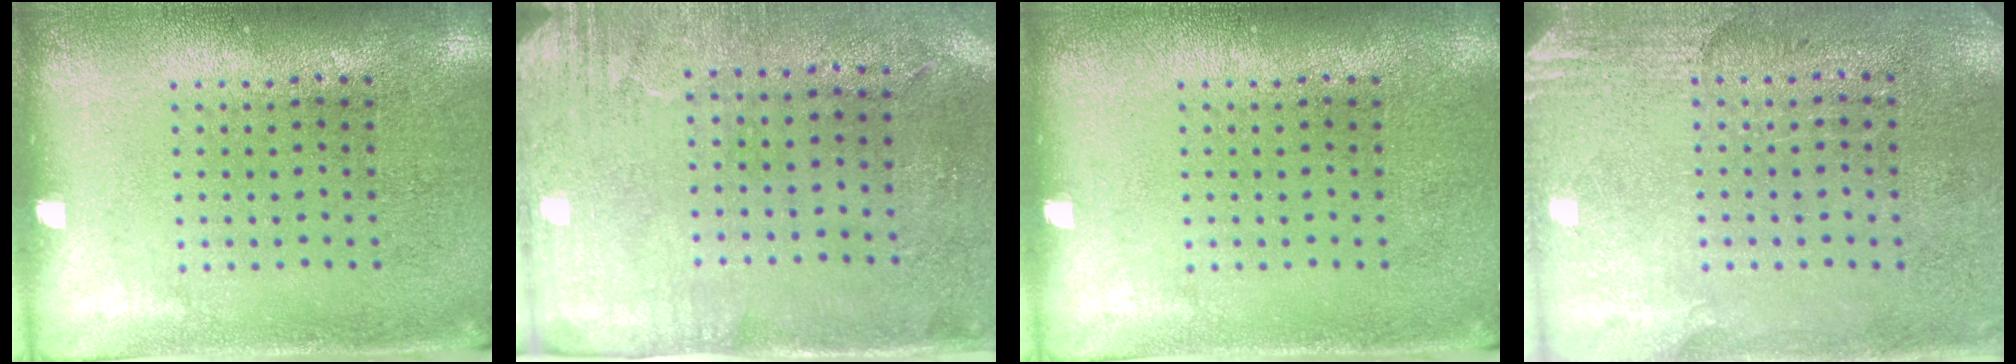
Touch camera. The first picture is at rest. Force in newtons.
{"total": 3.0, "press": 2.4, "slide": 1.8}
{"total": 0.0}
{"total": 2.8, "press": 2.4, "slide": 1.4}